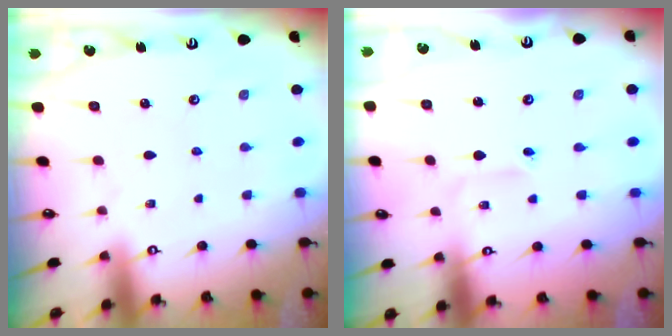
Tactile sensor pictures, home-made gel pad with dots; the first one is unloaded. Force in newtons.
{"total": 1.9, "press": 1.9, "slide": 0.2}